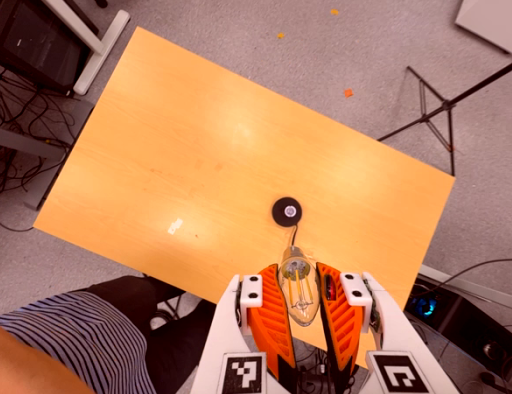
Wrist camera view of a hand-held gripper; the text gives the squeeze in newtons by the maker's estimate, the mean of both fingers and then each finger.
{"total": 22.0, "left": 27.0, "right": 16.9}